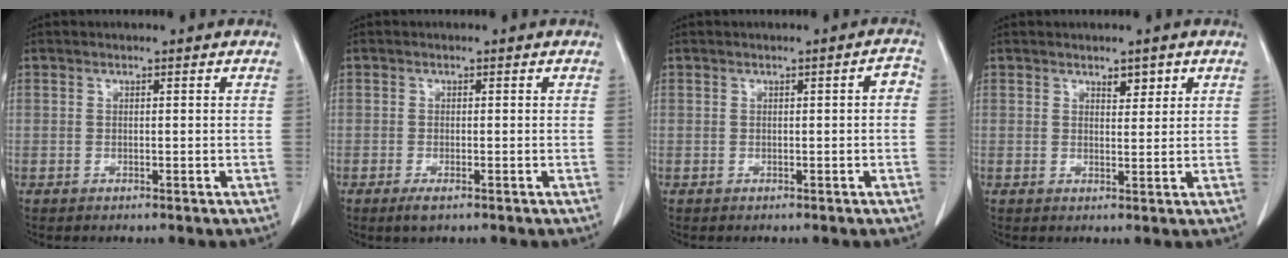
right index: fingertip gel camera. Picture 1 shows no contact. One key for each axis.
{"total": 1.7, "fx": -1.0, "fy": 0.4, "fz": 1.3, "tx": -0.025, "ty": -0.003, "tz": -0.013}
{"total": 1.6, "fx": -0.1, "fy": 0.4, "fz": 1.6, "tx": -0.013, "ty": 0.006, "tz": -0.003}
{"total": 2.0, "fx": 1.3, "fy": 0.9, "fz": 1.2, "tx": -0.014, "ty": -0.004, "tz": 0.022}